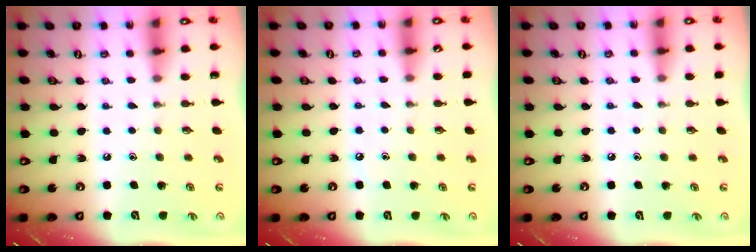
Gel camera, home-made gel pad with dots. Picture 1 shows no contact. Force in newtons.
{"total": 3.0, "press": 3.0, "slide": 0.4}
{"total": 2.9, "press": 2.9, "slide": 0.5}